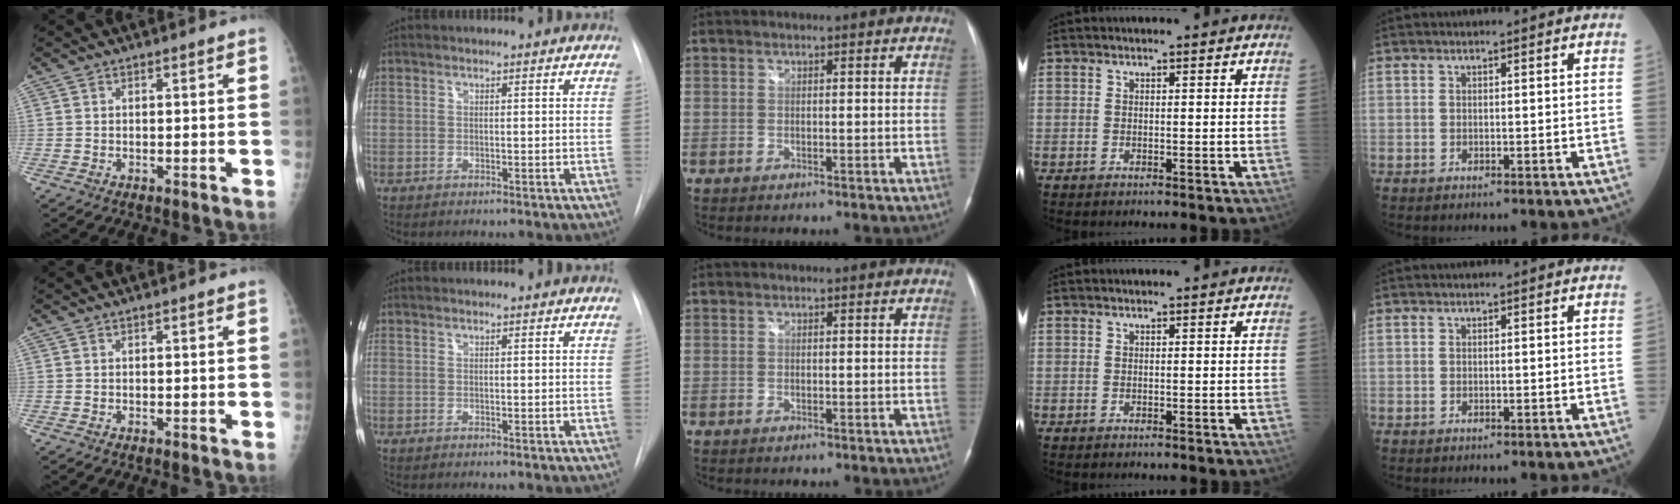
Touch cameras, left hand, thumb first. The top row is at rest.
{}